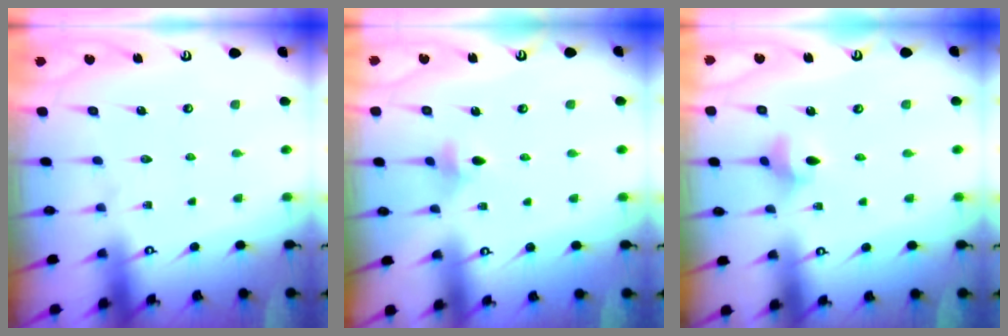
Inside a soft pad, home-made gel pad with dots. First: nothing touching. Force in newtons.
{"total": 3.8, "press": 3.7, "slide": 0.9}
{"total": 4.7, "press": 4.7, "slide": 0.5}